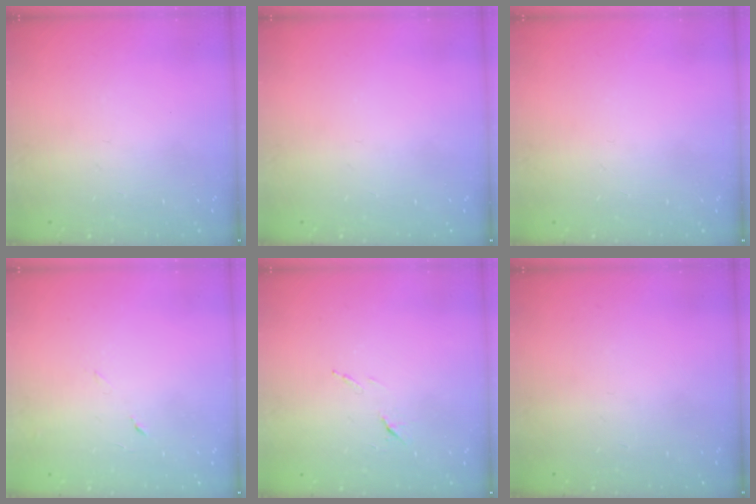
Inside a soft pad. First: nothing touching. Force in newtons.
{"total": 0.0}
{"total": 0.0}
{"total": 5.3, "press": 5.3, "slide": 0.6}
{"total": 6.8, "press": 6.8, "slide": 0.8}
{"total": 0.0}